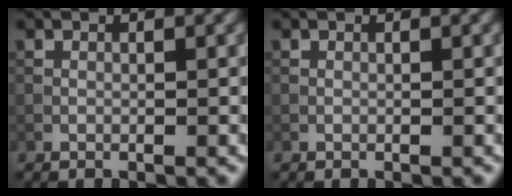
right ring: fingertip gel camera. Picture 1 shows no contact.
{"total": 0.0}